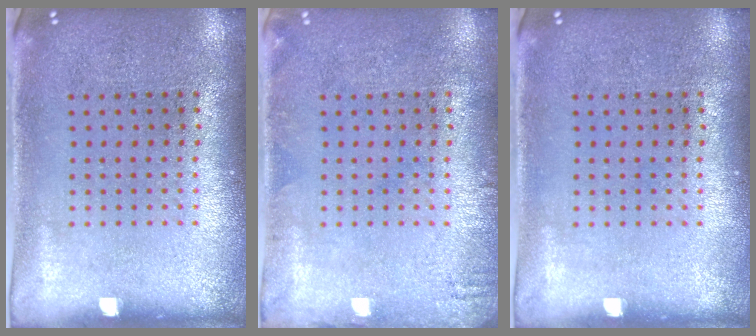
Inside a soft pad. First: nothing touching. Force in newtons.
{"total": 1.0, "press": 1.0, "slide": 0.2}
{"total": 0.0}